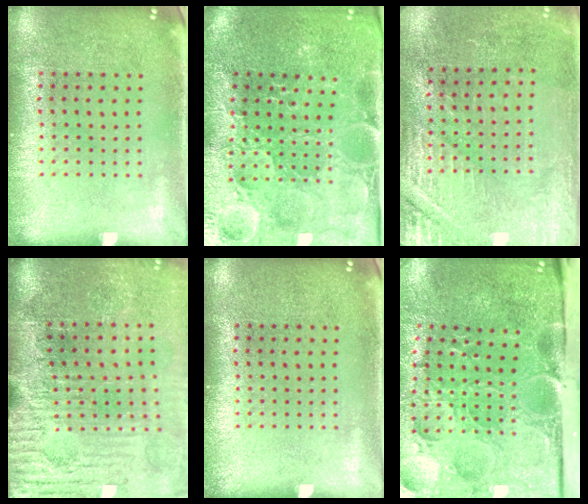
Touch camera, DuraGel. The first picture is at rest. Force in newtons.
{"total": 3.8, "press": 3.7, "slide": 0.5}
{"total": 2.9, "press": 2.8, "slide": 0.5}
{"total": 4.6, "press": 4.0, "slide": 2.4}
{"total": 0.0}
{"total": 5.5, "press": 4.2, "slide": 3.5}